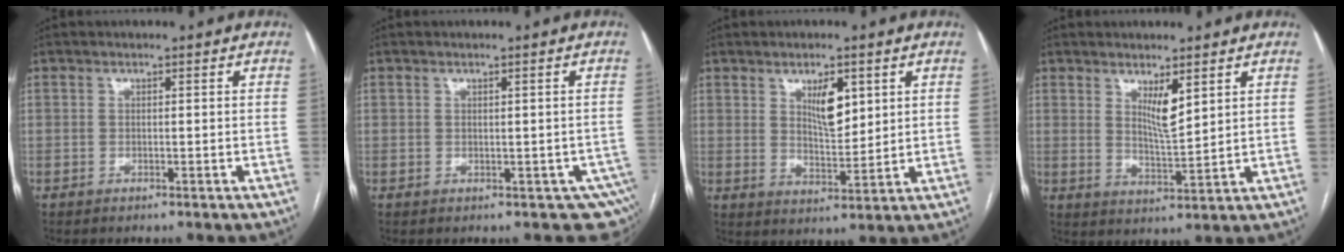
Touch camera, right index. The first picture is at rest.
{"total": 4.0, "force": [-0.7, 3.3, 2.2], "torque": [-0.004, 0.005, 0.001]}
{"total": 5.9, "force": [2.6, 2.2, 4.9], "torque": [-0.086, -0.004, 0.051]}
{"total": 4.6, "force": [2.4, 0.6, 3.8], "torque": [-0.070, -0.015, 0.049]}